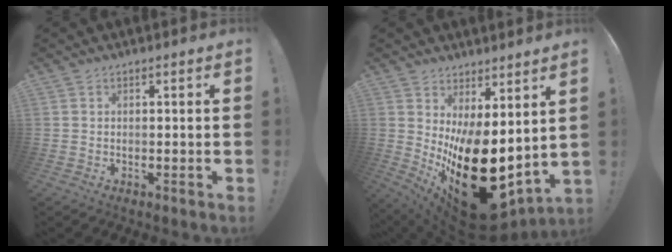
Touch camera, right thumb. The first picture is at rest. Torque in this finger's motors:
{"motor_torque": [-0.09, 2.20, 2.75, -0.01, 0.75]}